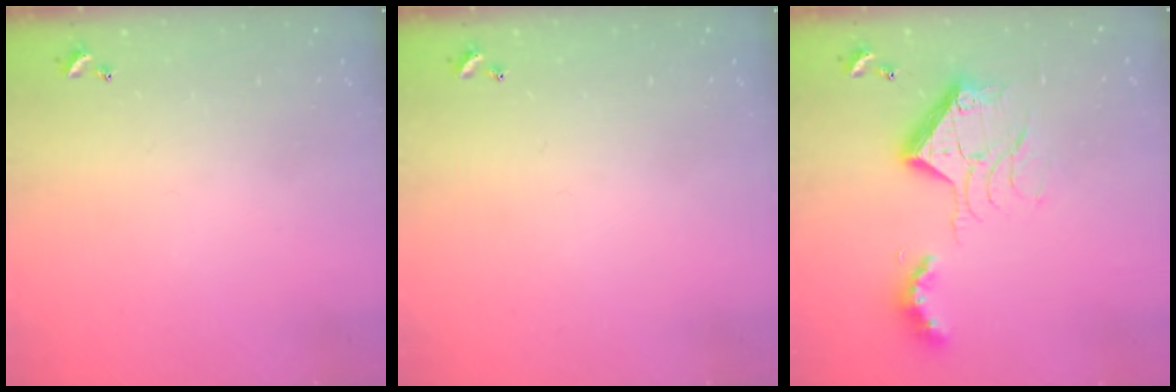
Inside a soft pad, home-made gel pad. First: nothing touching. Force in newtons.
{"total": 0.0}
{"total": 15.7, "press": 15.7, "slide": 1.2}